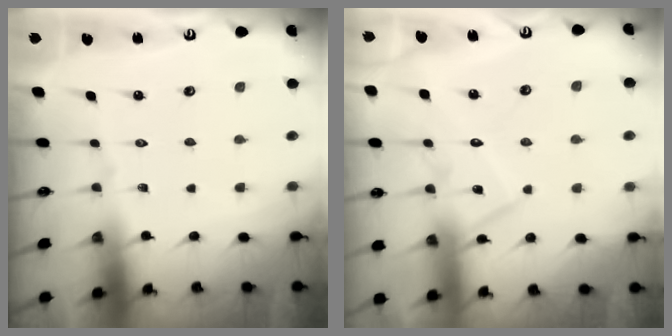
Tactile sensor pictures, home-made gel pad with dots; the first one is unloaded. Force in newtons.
{"total": 13.9, "press": 13.9, "slide": 1.2}